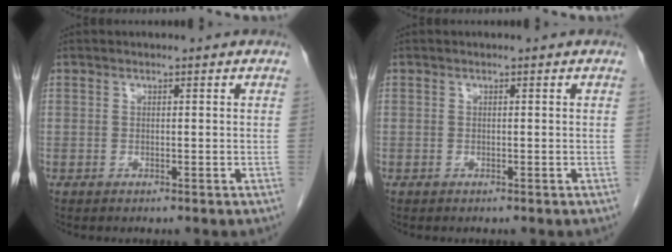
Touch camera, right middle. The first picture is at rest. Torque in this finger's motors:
{"motor_torque": [0.58, -0.89, -0.02, -0.07]}